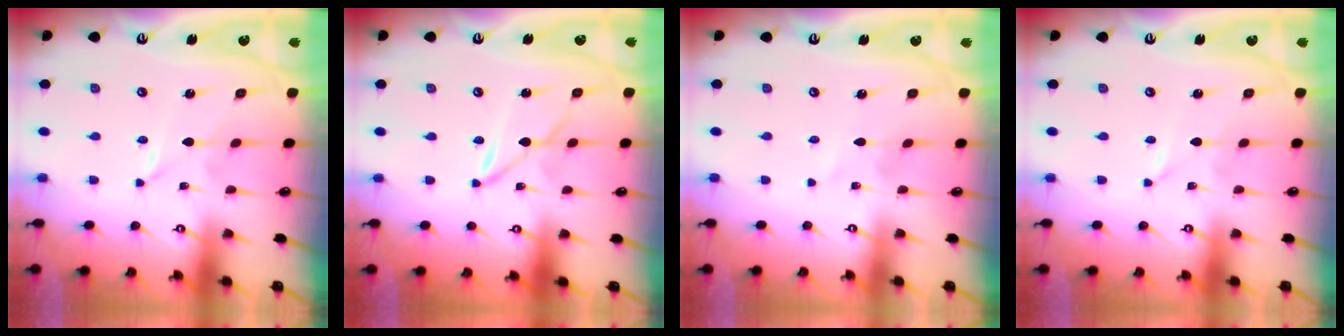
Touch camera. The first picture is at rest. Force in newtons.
{"total": 1.9, "press": 1.9, "slide": 0.2}
{"total": 1.2, "press": 1.2, "slide": 0.2}
{"total": 0.0}